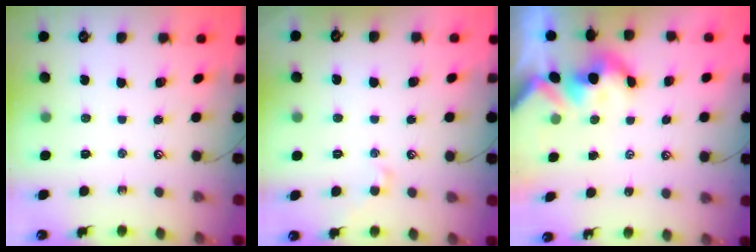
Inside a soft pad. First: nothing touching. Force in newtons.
{"total": 0.6, "press": 0.0, "slide": 0.6}
{"total": 2.9, "press": 2.8, "slide": 0.6}